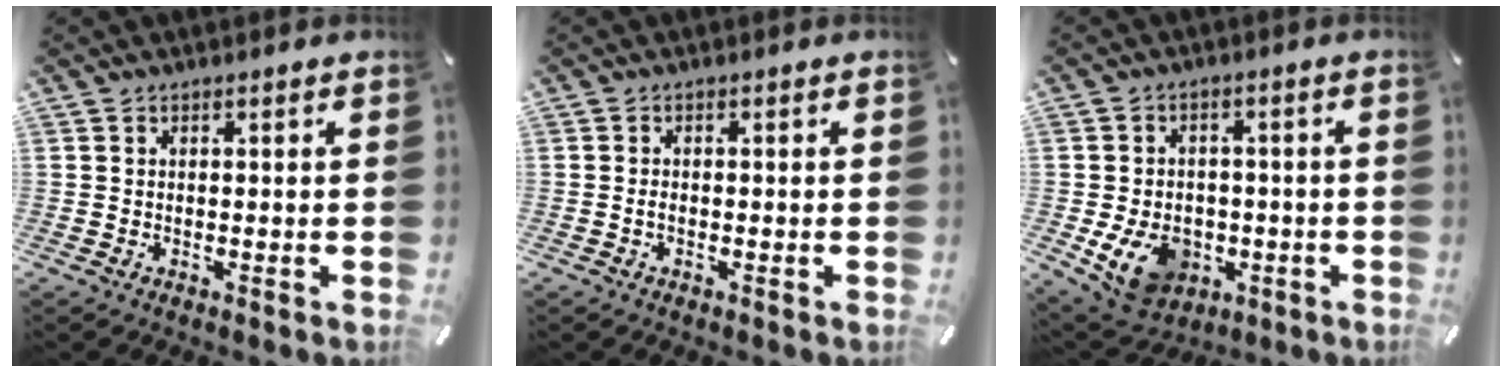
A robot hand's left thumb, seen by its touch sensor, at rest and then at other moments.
{"total": 1.1, "force": [-0.5, 0.6, 0.8], "torque": [-0.016, 0.001, -0.009]}
{"total": 10.9, "force": [-3.5, 8.5, 5.9], "torque": [-0.109, 0.011, -0.060]}